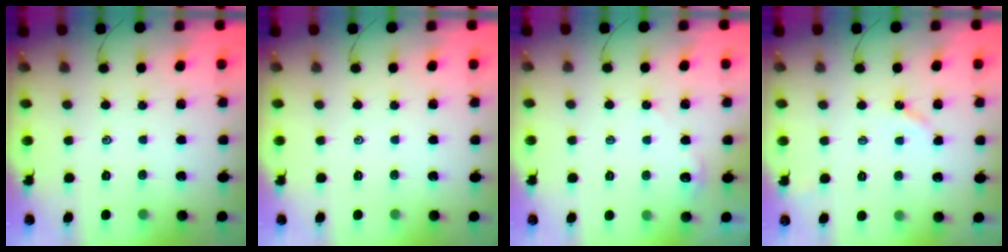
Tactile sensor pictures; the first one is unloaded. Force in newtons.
{"total": 0.0}
{"total": 2.6, "press": 2.6, "slide": 0.3}
{"total": 2.3, "press": 2.3, "slide": 0.3}